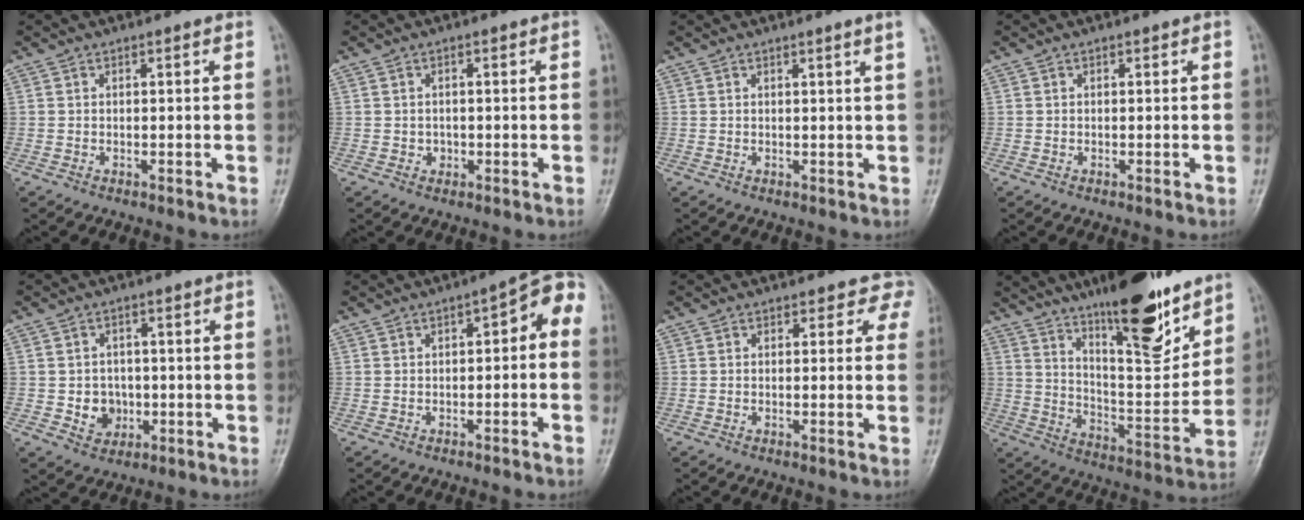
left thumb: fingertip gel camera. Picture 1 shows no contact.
{"total": 1.5, "force": [-0.3, 1.4, 0.4], "torque": [0.003, 0.004, -0.003]}
{"total": 1.9, "force": [1.2, -0.7, 1.3], "torque": [-0.022, -0.007, 0.019]}
{"total": 0.0}
{"total": 5.3, "force": [-0.9, 4.8, 2.2], "torque": [-0.007, 0.008, -0.010]}
{"total": 6.2, "force": [-0.4, 3.1, 5.4], "torque": [-0.040, 0.041, -0.017]}
{"total": 3.1, "force": [2.2, 2.2, 0.3], "torque": [0.031, -0.009, -0.002]}
{"total": 19.3, "force": [13.3, 5.3, 13.0], "torque": [-0.162, -0.086, 0.217]}